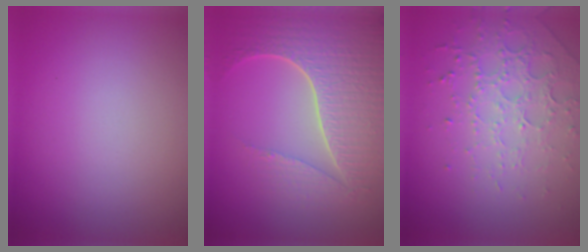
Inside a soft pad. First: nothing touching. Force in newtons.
{"total": 7.5, "press": 5.6, "slide": 5.0}
{"total": 4.5, "press": 3.1, "slide": 3.3}